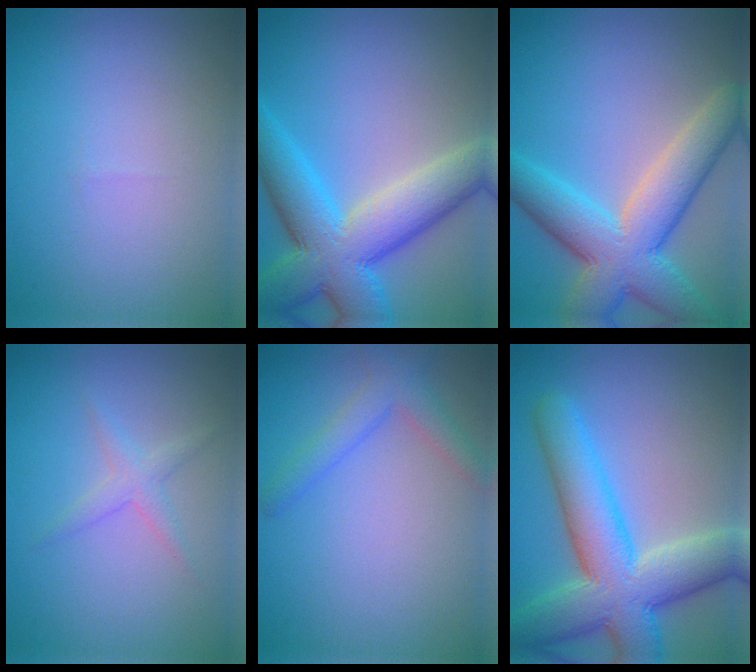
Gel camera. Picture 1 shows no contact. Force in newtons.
{"total": 10.2, "press": 10.1, "slide": 0.2}
{"total": 8.7, "press": 8.7, "slide": 0.4}
{"total": 1.6, "press": 1.6, "slide": 0.1}
{"total": 2.5, "press": 2.5, "slide": 0.3}
{"total": 10.1, "press": 10.0, "slide": 0.7}